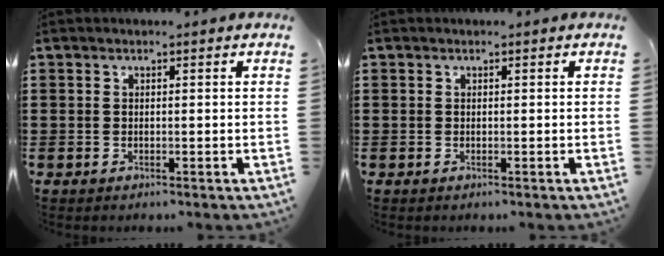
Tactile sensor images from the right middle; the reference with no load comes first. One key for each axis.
{"total": 0.0}